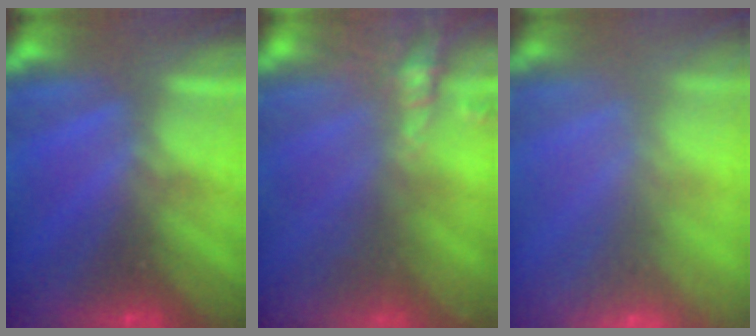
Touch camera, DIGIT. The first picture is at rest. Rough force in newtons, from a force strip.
{"total": 7.7}
{"total": 6.3}